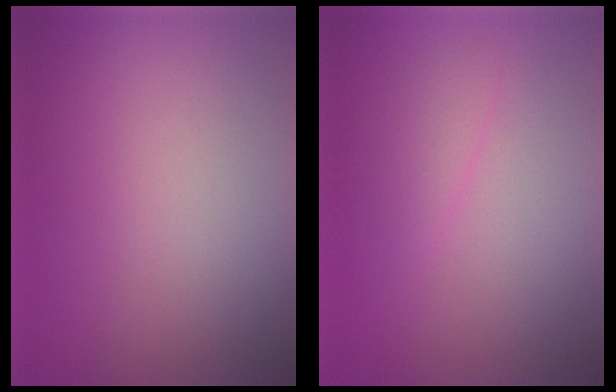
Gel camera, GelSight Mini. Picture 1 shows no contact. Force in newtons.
{"total": 1.2, "press": 1.2, "slide": 0.1}